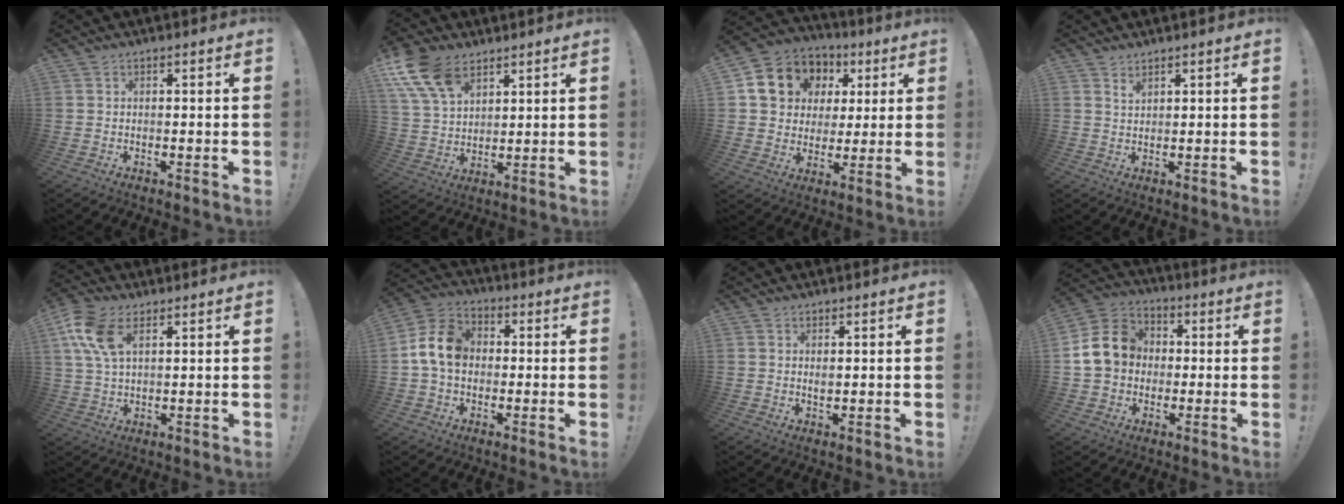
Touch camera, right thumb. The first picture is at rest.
{"total": 13.8, "force": [8.0, 8.2, 7.7], "torque": [-0.160, -0.034, 0.155]}
{"total": 13.7, "force": [5.0, 11.5, 5.4], "torque": [-0.077, -0.019, 0.110]}
{"total": 1.6, "force": [1.4, 0.4, 0.7], "torque": [-0.007, -0.009, 0.024]}
{"total": 11.0, "force": [4.6, 6.1, 7.9], "torque": [-0.168, -0.004, 0.090]}
{"total": 11.7, "force": [0.8, 8.9, 7.6], "torque": [-0.127, 0.014, 0.021]}
{"total": 1.2, "force": [0.3, 0.9, 0.8], "torque": [-0.008, -0.001, 0.003]}
{"total": 14.4, "force": [1.6, 12.2, 7.5], "torque": [-0.115, 0.014, 0.040]}